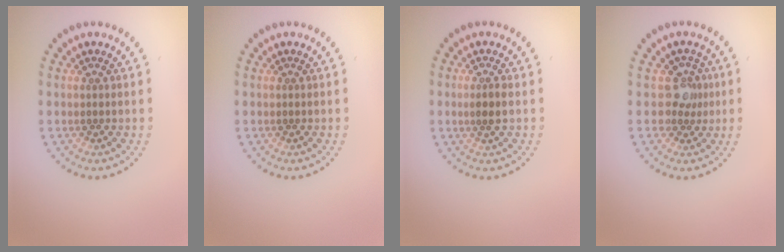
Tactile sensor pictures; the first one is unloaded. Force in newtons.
{"total": 0.0}
{"total": 1.6, "press": 1.4, "slide": 0.6}
{"total": 2.2, "press": 1.6, "slide": 1.5}